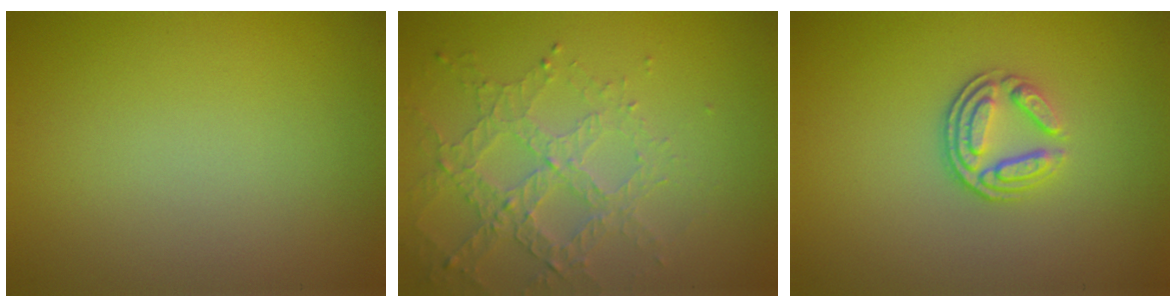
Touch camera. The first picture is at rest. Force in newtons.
{"total": 3.1, "press": 2.9, "slide": 1.1}
{"total": 3.6, "press": 2.7, "slide": 2.4}